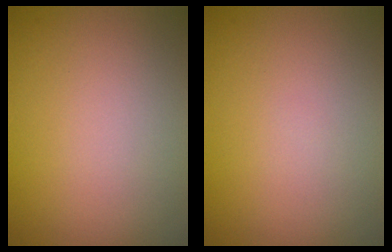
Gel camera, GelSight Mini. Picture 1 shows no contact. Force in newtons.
{"total": 0.0}